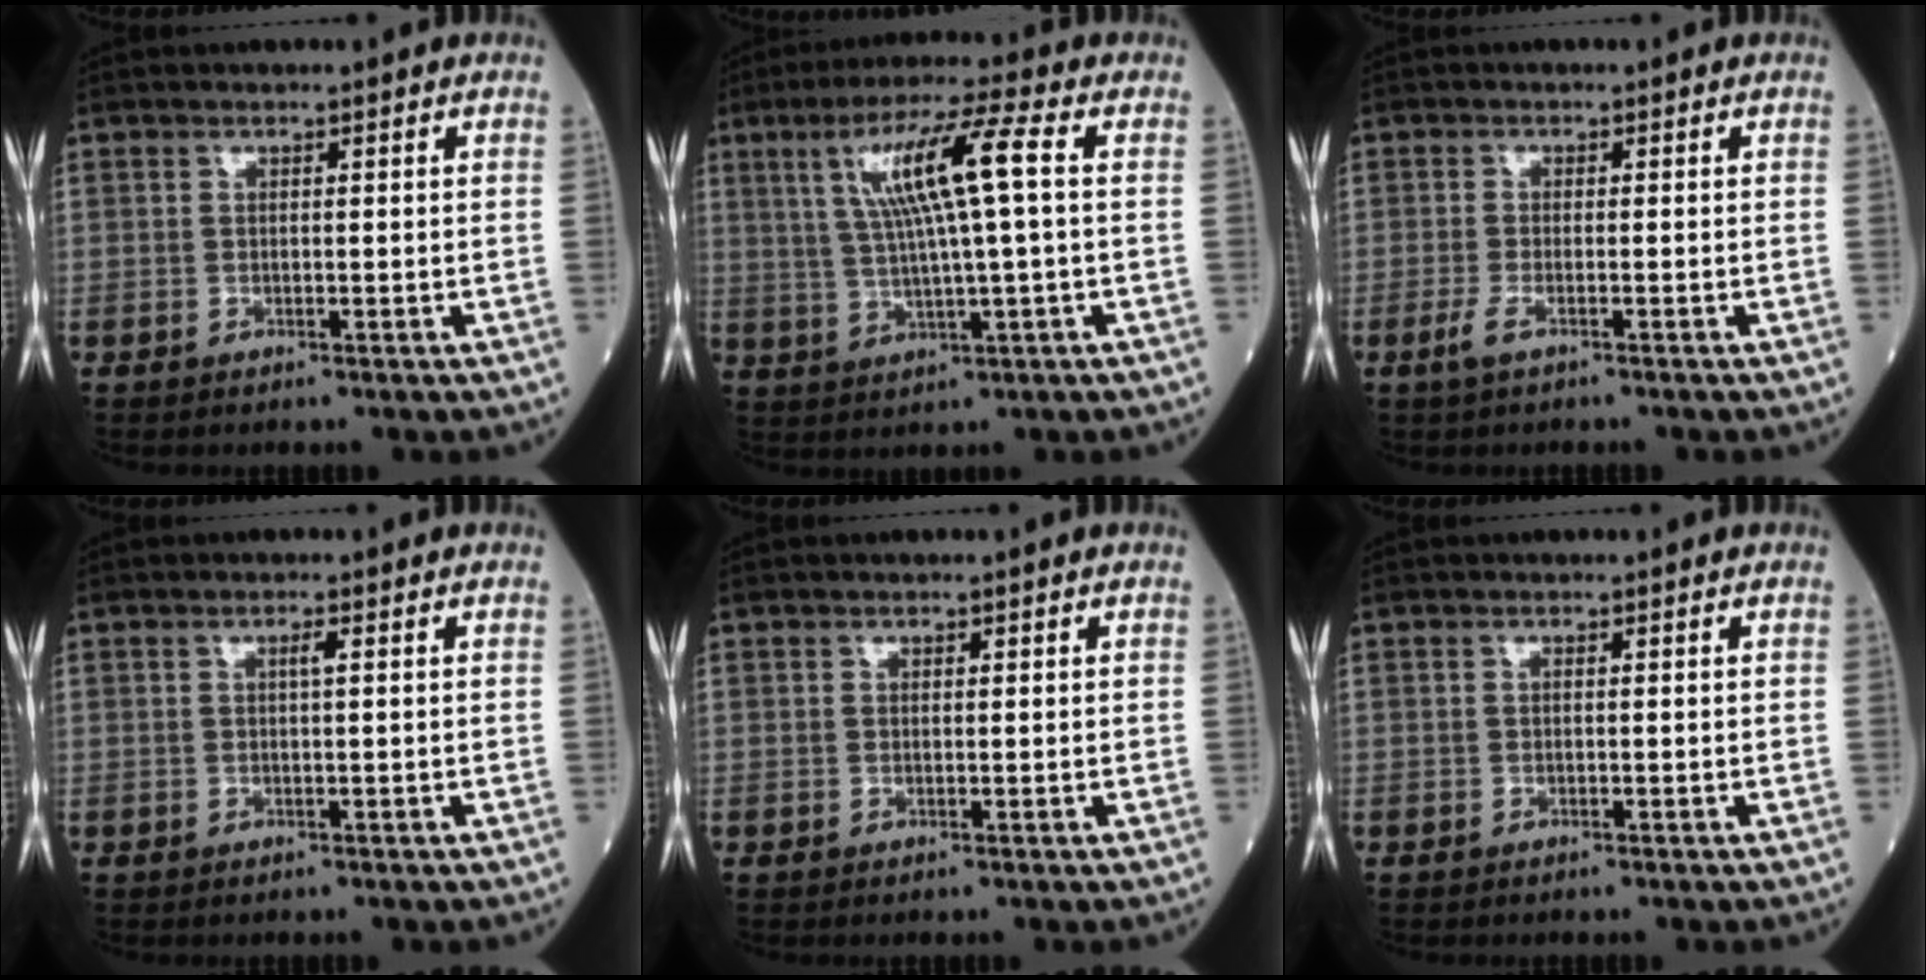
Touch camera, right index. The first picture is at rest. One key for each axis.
{"total": 10.7, "fx": 2.5, "fy": -0.1, "fz": 10.4, "tx": -0.194, "ty": 0.015, "tz": 0.047}
{"total": 2.1, "fx": -1.3, "fy": 0.3, "fz": 1.6, "tx": -0.042, "ty": -0.005, "tz": -0.029}
{"total": 1.0, "fx": 0.3, "fy": -0.1, "fz": 1.0, "tx": -0.019, "ty": 0.002, "tz": 0.003}
{"total": 0.0}
{"total": 0.0}